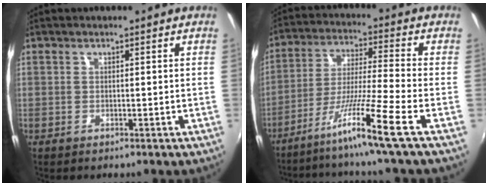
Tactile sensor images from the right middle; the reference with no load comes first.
{"total": 11.2, "force": [-7.6, -3.4, 7.4], "torque": [-0.150, -0.011, -0.134]}